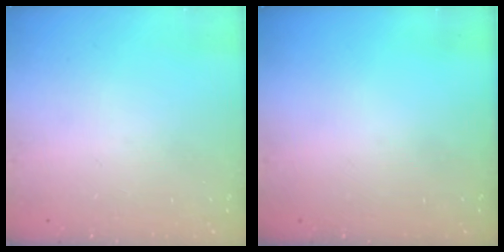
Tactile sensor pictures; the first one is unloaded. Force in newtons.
{"total": 0.0}